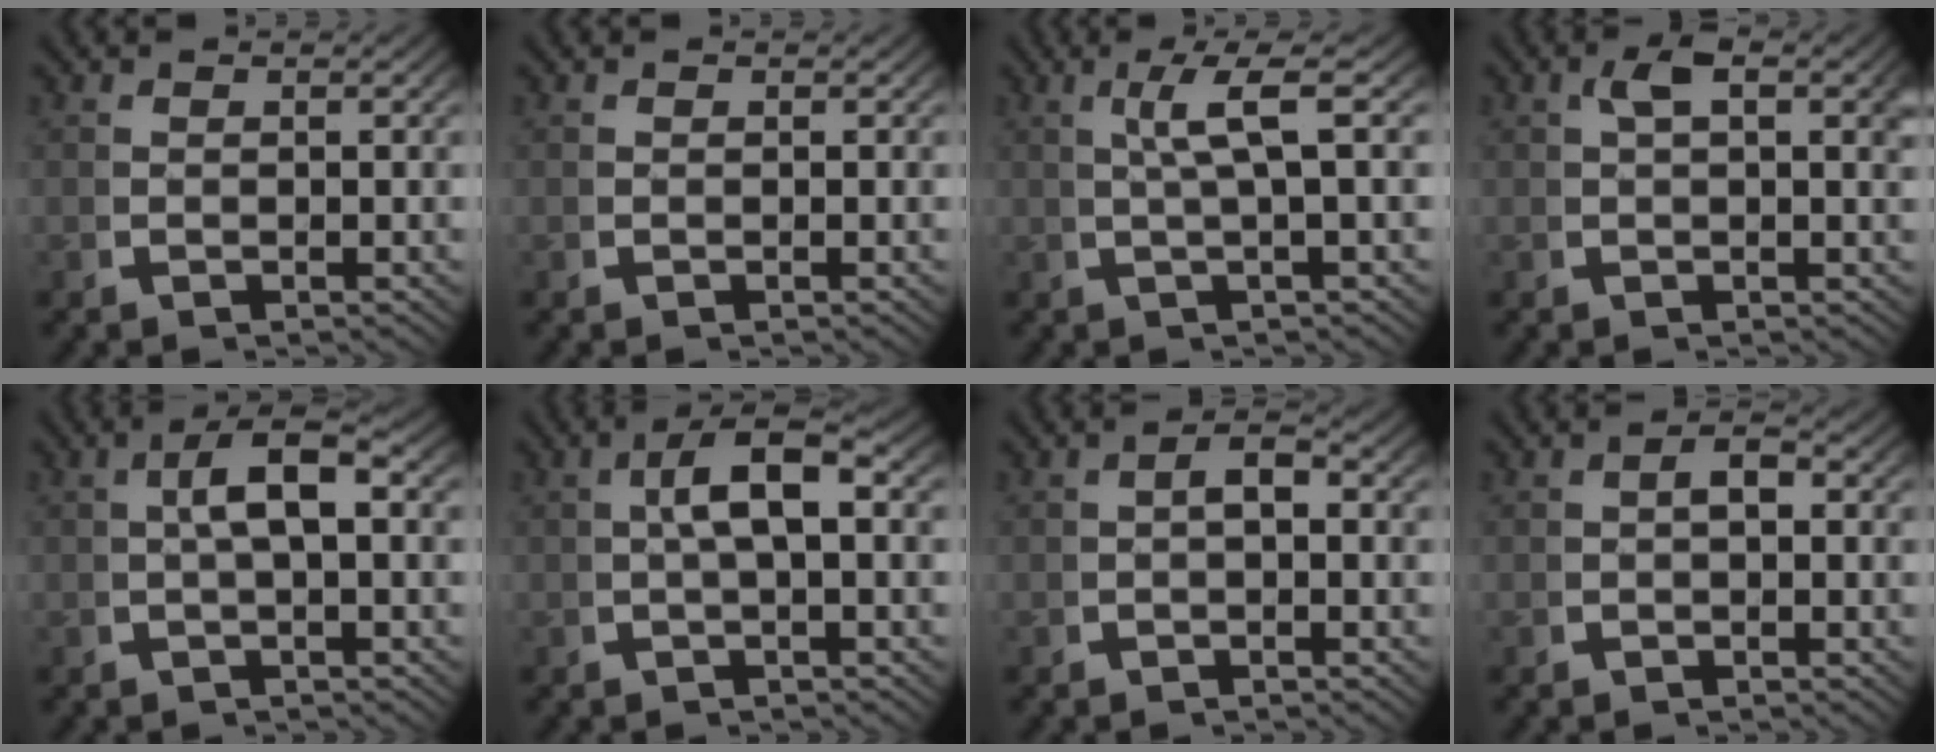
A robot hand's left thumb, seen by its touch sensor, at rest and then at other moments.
{"total": 0.0}
{"total": 4.2, "force": [1.5, 0.6, 3.9], "torque": [-0.065, 0.012, 0.018]}
{"total": 2.9, "force": [1.0, 1.0, 2.6], "torque": [-0.043, 0.002, 0.015]}
{"total": 4.4, "force": [0.4, 1.7, 4.1], "torque": [-0.073, 0.008, 0.002]}
{"total": 4.9, "force": [0.5, 2.0, 4.5], "torque": [-0.080, 0.009, 0.002]}
{"total": 1.8, "force": [-0.4, 1.0, 1.5], "torque": [-0.026, 0.002, -0.009]}
{"total": 1.5, "force": [-0.3, 0.8, 1.2], "torque": [-0.019, 0.002, -0.007]}